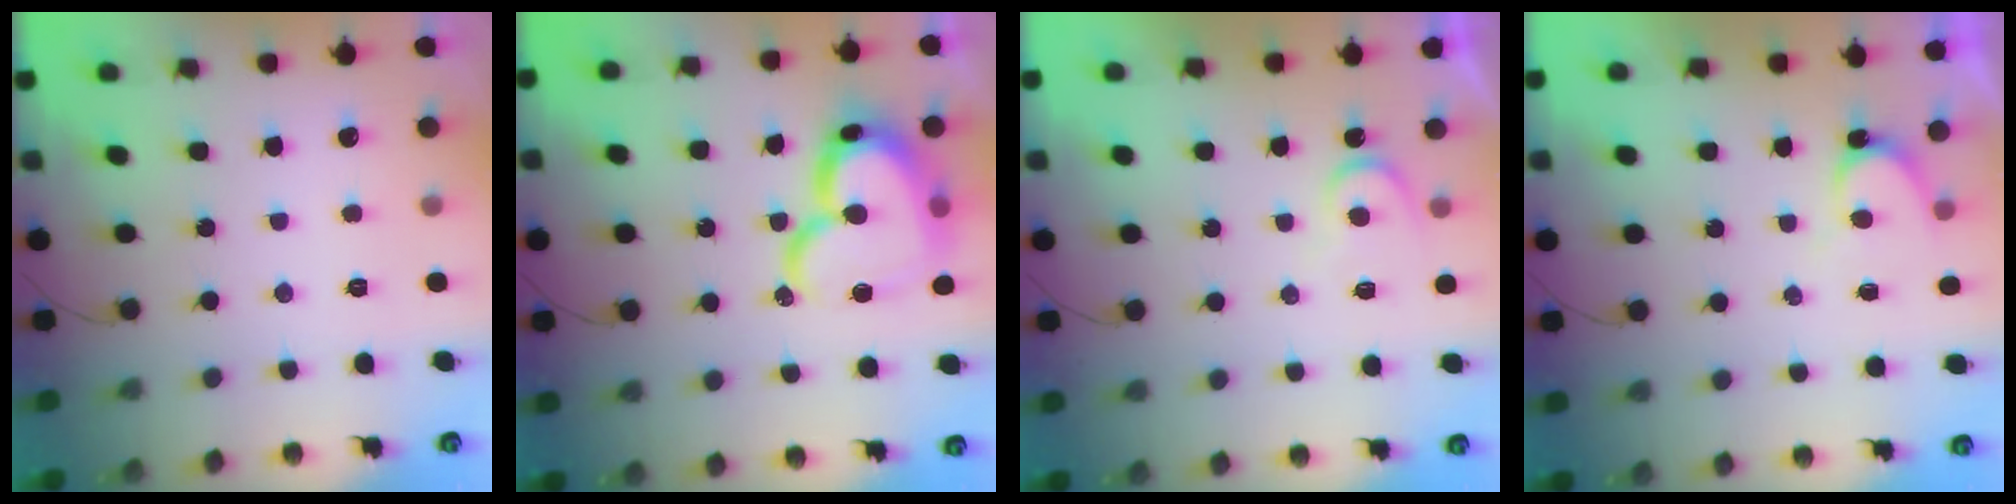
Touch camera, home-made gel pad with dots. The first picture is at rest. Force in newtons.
{"total": 22.2, "press": 22.0, "slide": 2.6}
{"total": 6.0, "press": 6.0, "slide": 0.5}
{"total": 5.4, "press": 5.3, "slide": 0.4}